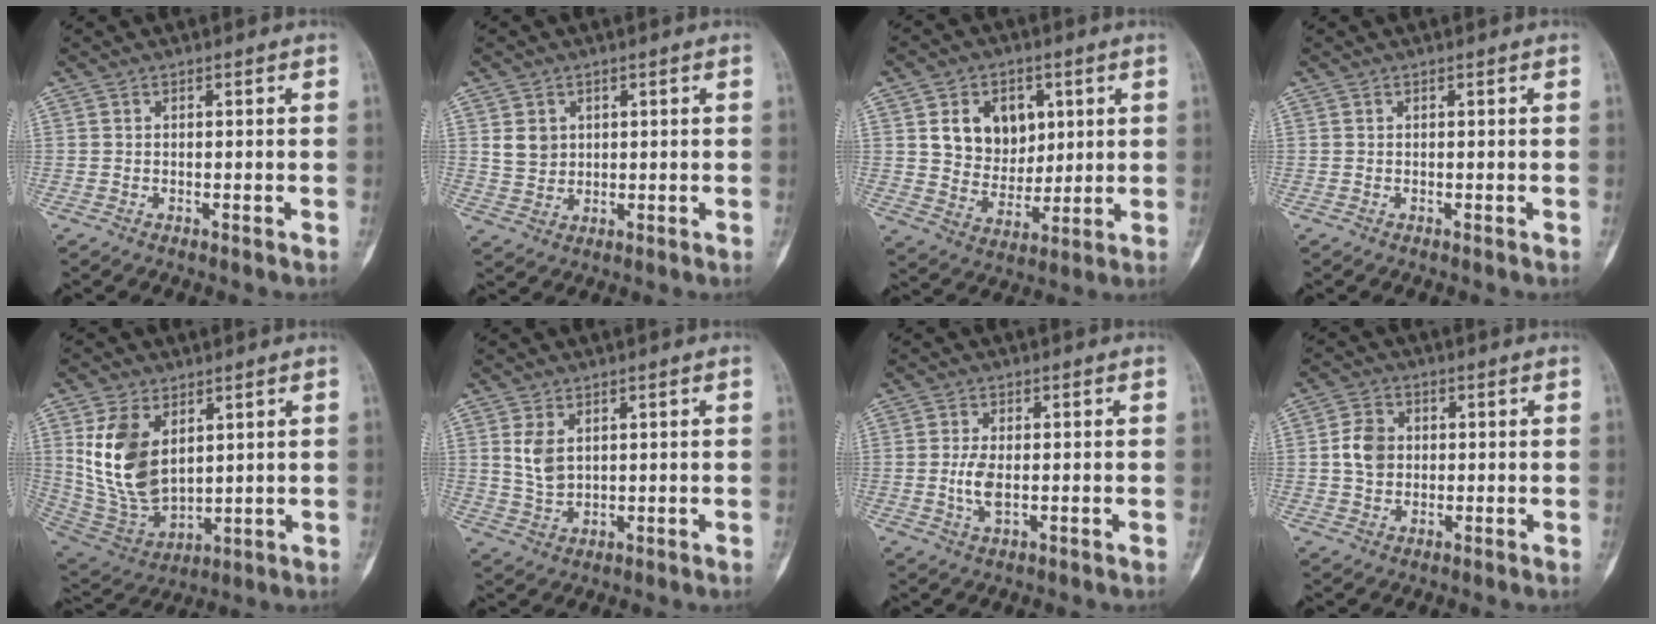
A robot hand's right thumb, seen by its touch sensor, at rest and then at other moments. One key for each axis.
{"total": 4.2, "fx": 1.4, "fy": 3.6, "fz": 1.9, "tx": -0.018, "ty": -0.008, "tz": 0.032}
{"total": 12.2, "fx": 3.8, "fy": 9.3, "fz": 6.9, "tx": -0.062, "ty": -0.019, "tz": 0.071}
{"total": 0.0}
{"total": 15.3, "fx": 4.5, "fy": 9.4, "fz": 11.2, "tx": -0.198, "ty": -0.024, "tz": 0.107}
{"total": 5.0, "fx": 1.6, "fy": 3.1, "fz": 3.6, "tx": -0.059, "ty": -0.010, "tz": 0.039}
{"total": 4.0, "fx": -0.3, "fy": 1.8, "fz": 3.6, "tx": -0.076, "ty": -0.005, "tz": -0.007}
{"total": 5.7, "fx": 0.4, "fy": 4.6, "fz": 3.4, "tx": -0.051, "ty": 0.005, "tz": 0.004}